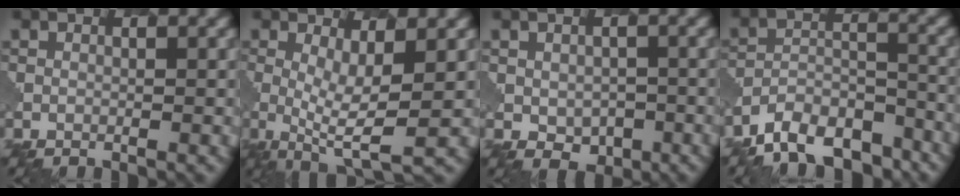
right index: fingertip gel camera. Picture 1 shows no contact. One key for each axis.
{"total": 4.4, "fx": 0.5, "fy": 1.2, "fz": 4.2, "tx": -0.074, "ty": -0.010, "tz": 0.008}
{"total": 3.1, "fx": -0.5, "fy": 2.5, "fz": 1.8, "tx": -0.029, "ty": -0.013, "tz": -0.002}
{"total": 8.8, "fx": -7.2, "fy": 3.7, "fz": 3.3, "tx": -0.052, "ty": -0.003, "tz": -0.113}